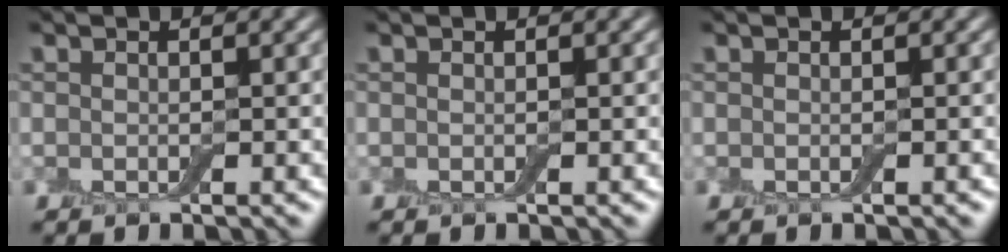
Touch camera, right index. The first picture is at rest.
{"total": 0.0}
{"total": 0.0}